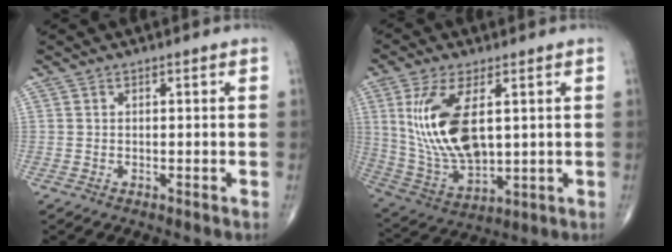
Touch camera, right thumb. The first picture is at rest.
{"total": 16.1, "force": [3.6, 7.6, 13.8], "torque": [-0.274, -0.020, 0.084]}